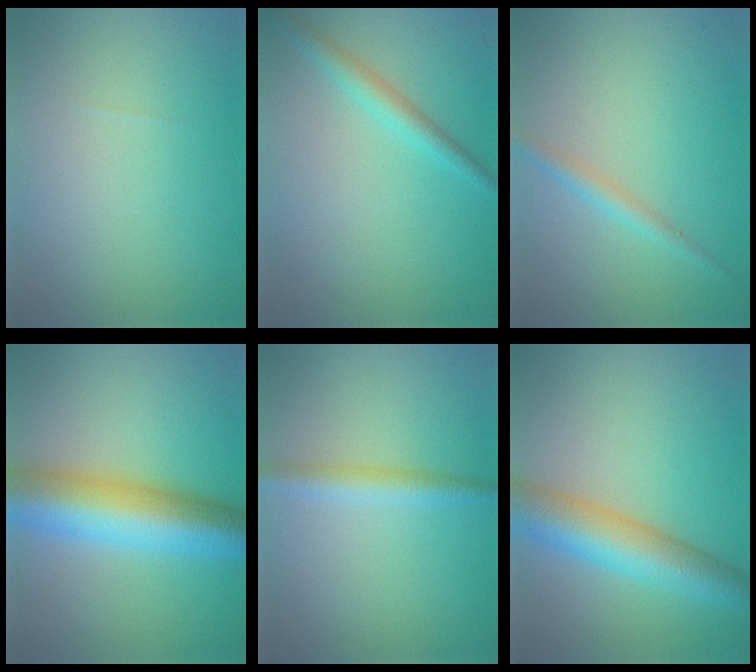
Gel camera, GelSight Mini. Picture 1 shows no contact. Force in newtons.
{"total": 2.3, "press": 2.3, "slide": 0.2}
{"total": 1.8, "press": 1.8, "slide": 0.1}
{"total": 10.3, "press": 10.3, "slide": 0.3}
{"total": 2.4, "press": 2.4, "slide": 0.0}
{"total": 7.2, "press": 7.2, "slide": 0.3}